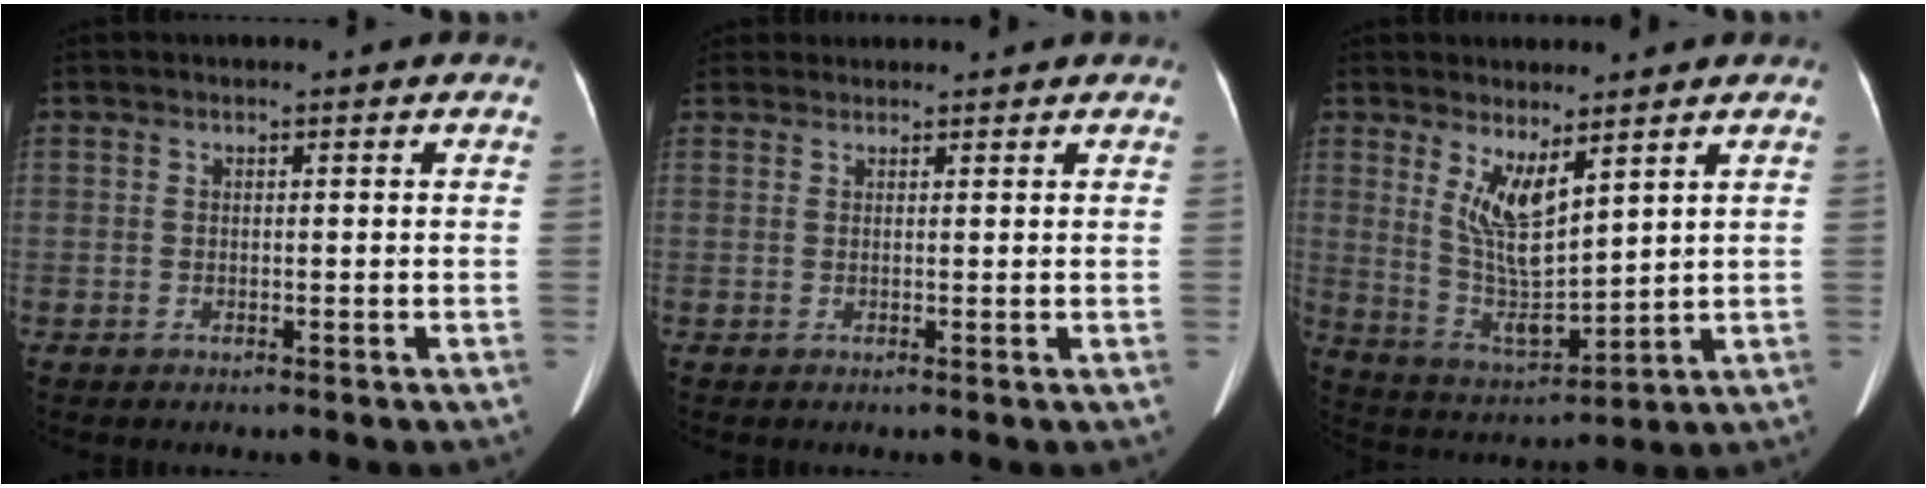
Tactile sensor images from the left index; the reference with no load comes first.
{"total": 2.7, "force": [2.6, 0.8, 0.0], "torque": [-0.001, 0.025, 0.043]}
{"total": 8.6, "force": [4.0, 2.3, 7.2], "torque": [-0.143, -0.020, 0.090]}